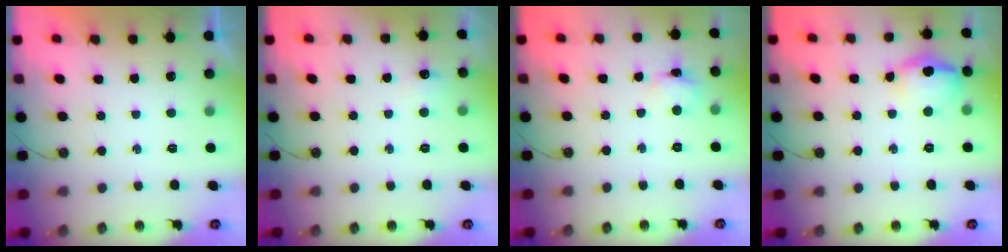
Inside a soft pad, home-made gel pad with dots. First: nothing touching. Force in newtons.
{"total": 5.0, "press": 4.9, "slide": 0.8}
{"total": 3.5, "press": 3.4, "slide": 0.3}
{"total": 11.9, "press": 11.7, "slide": 2.2}